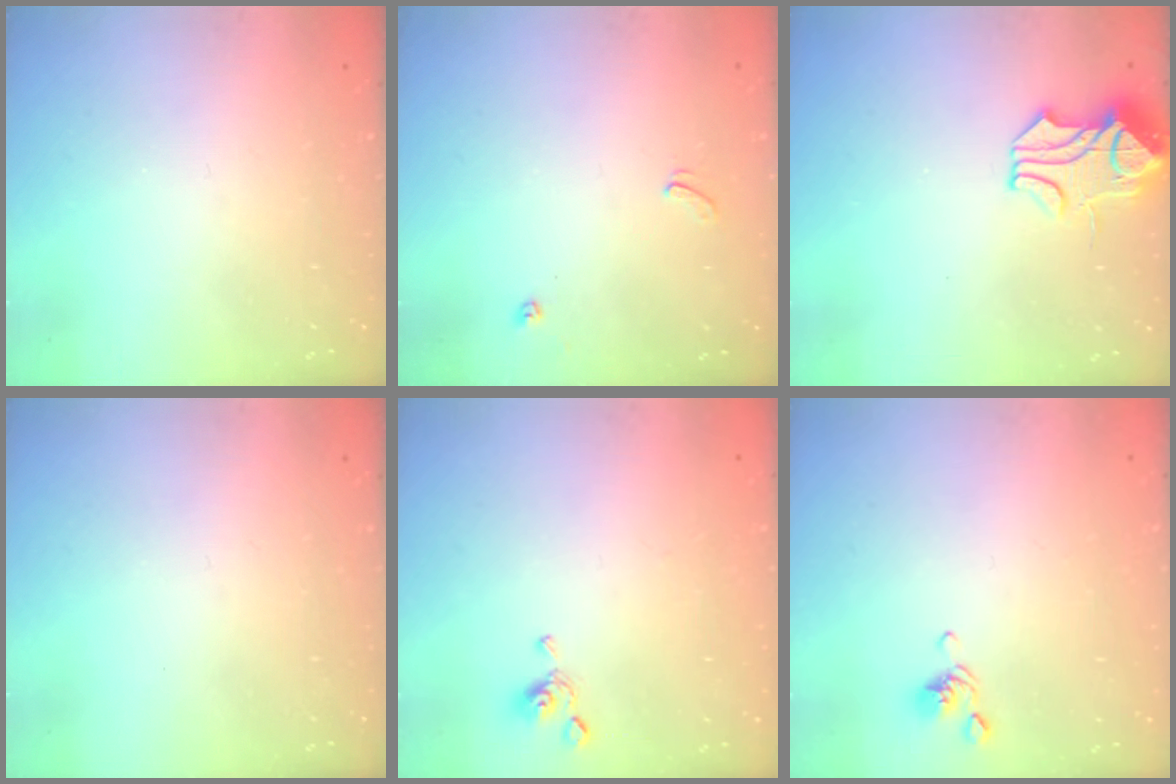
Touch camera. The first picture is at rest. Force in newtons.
{"total": 1.7, "press": 1.7, "slide": 0.5}
{"total": 1.4, "press": 0.3, "slide": 1.4}
{"total": 0.0}
{"total": 4.3, "press": 4.3, "slide": 0.5}
{"total": 2.6, "press": 2.6, "slide": 0.5}